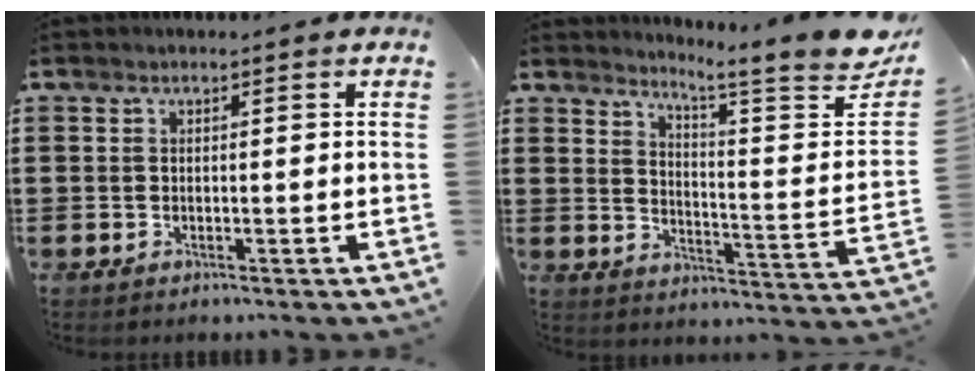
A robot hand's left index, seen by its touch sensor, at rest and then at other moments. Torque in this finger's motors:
{"motor_torque": [1.30, -0.84, 0.01, 0.03]}